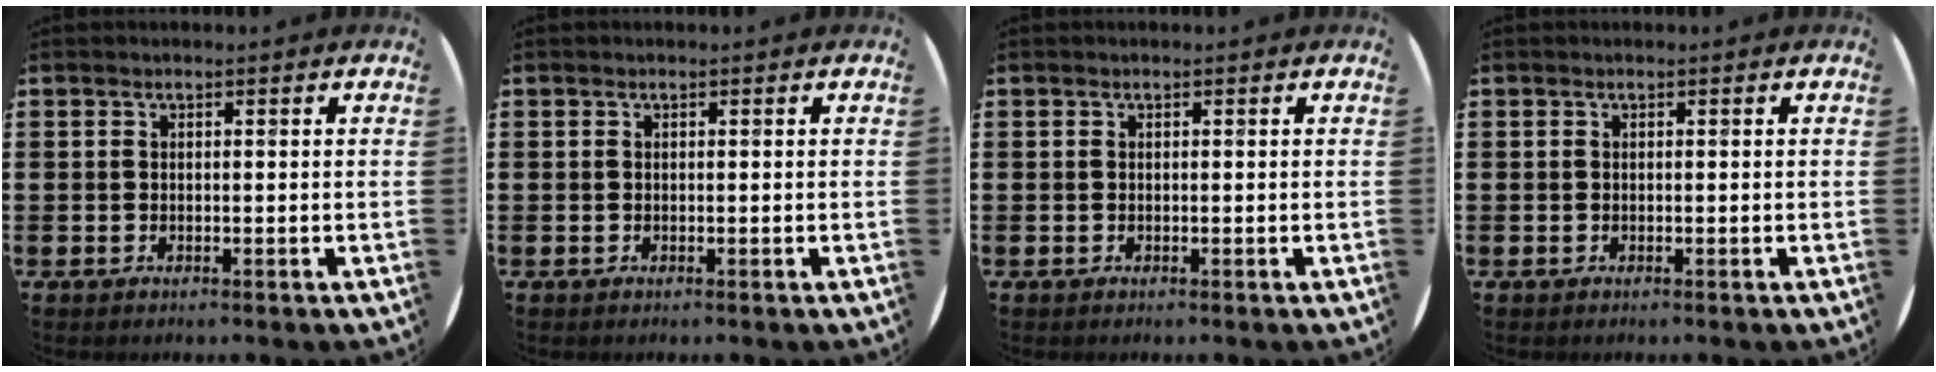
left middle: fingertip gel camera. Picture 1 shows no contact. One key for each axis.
{"total": 0.0}
{"total": 0.0}
{"total": 0.0}